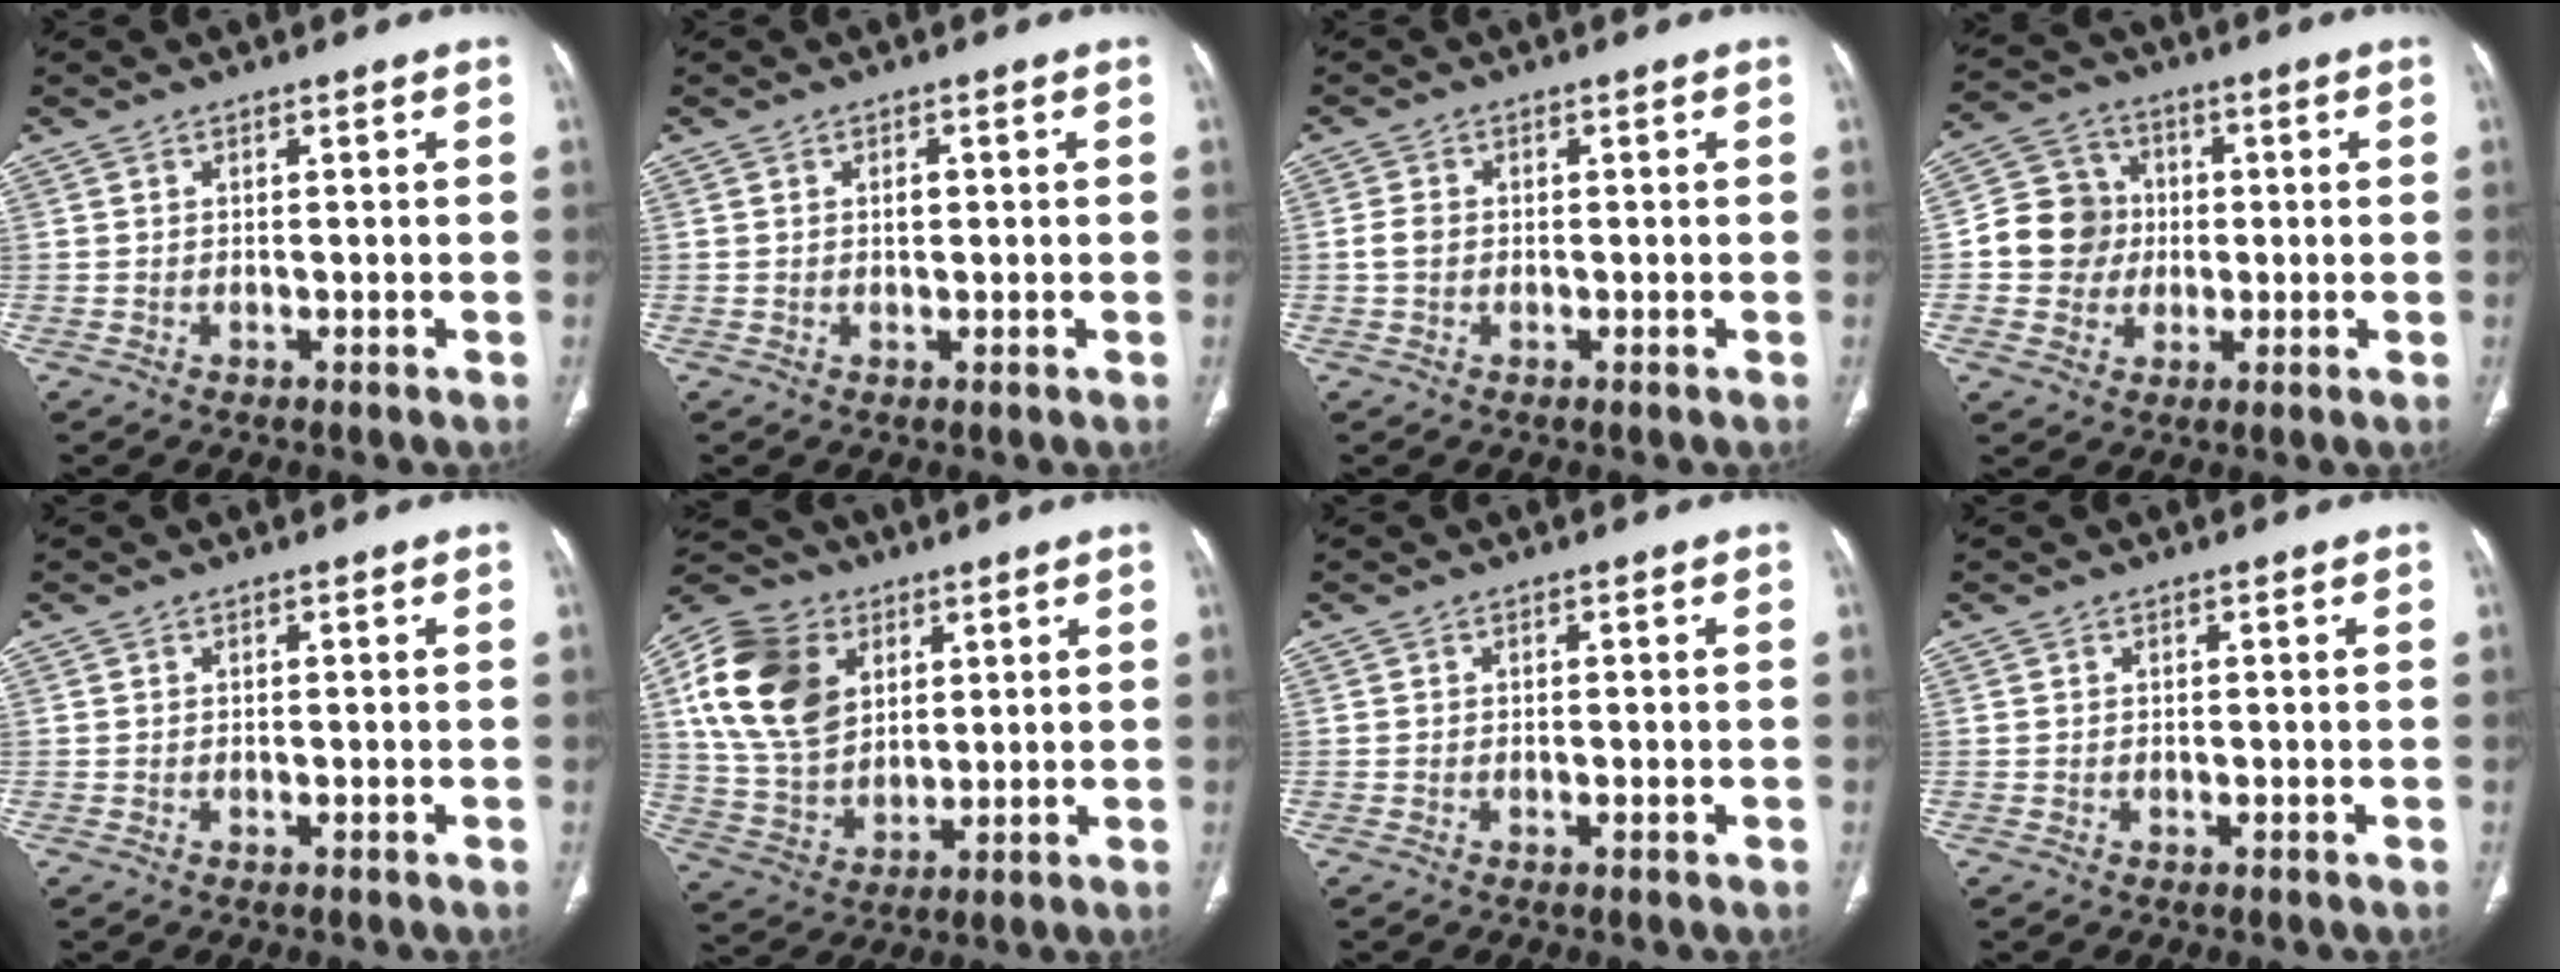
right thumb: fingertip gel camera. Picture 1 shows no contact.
{"total": 1.4, "force": [0.3, 0.8, 1.1], "torque": [-0.015, 0.001, 0.005]}
{"total": 2.0, "force": [-0.3, 1.5, 1.3], "torque": [-0.029, 0.004, -0.007]}
{"total": 10.4, "force": [-0.3, 9.8, 3.4], "torque": [-0.029, 0.021, -0.009]}
{"total": 0.0}
{"total": 18.7, "force": [6.0, 13.6, 11.4], "torque": [-0.208, -0.006, 0.117]}
{"total": 0.7, "force": [-0.2, 0.3, 0.6], "torque": [-0.009, -0.001, -0.003]}
{"total": 0.0}